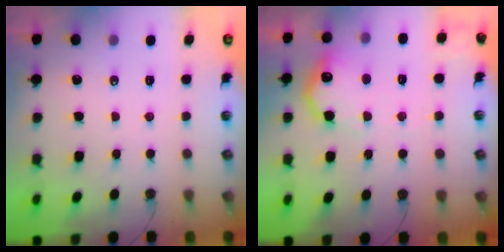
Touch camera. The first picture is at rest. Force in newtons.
{"total": 15.4, "press": 15.4, "slide": 0.9}